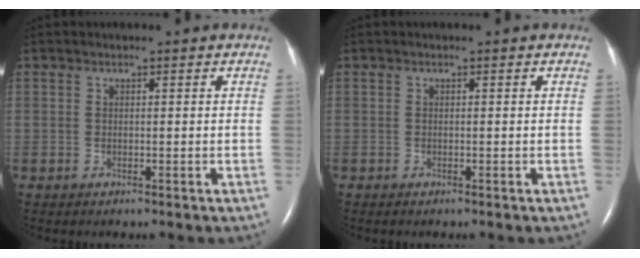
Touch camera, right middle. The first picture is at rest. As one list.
[{"total": 0.0}]